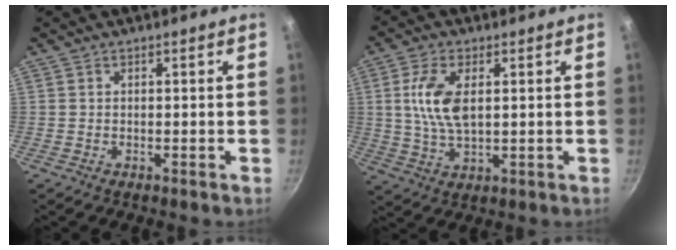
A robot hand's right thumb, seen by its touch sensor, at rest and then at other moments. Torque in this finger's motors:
{"motor_torque": [1.19, 1.02, 1.24, -0.02, 0.11]}